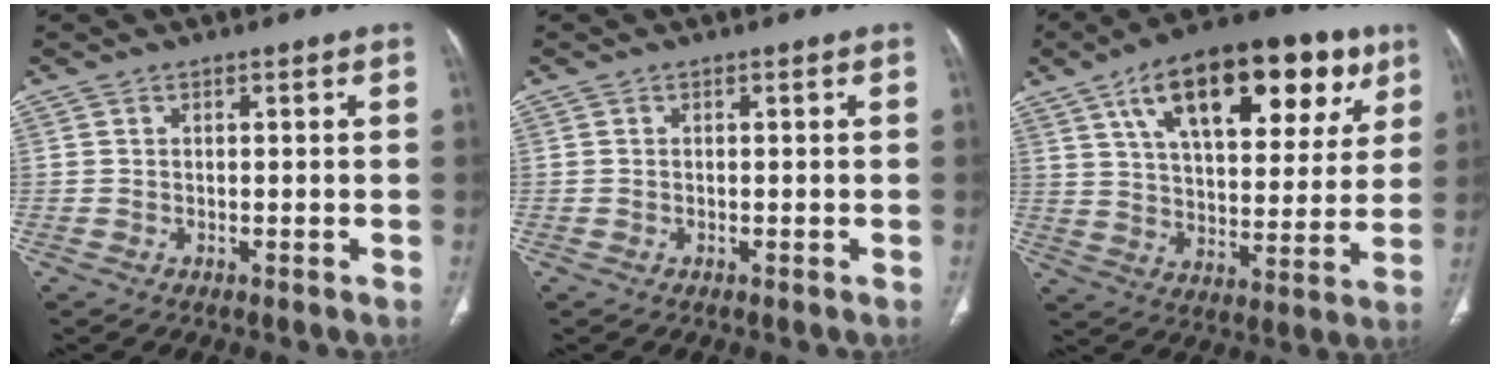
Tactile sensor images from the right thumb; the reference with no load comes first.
{"total": 0.0}
{"total": 26.6, "force": [13.0, 12.4, 19.7], "torque": [-0.261, -0.005, 0.202]}